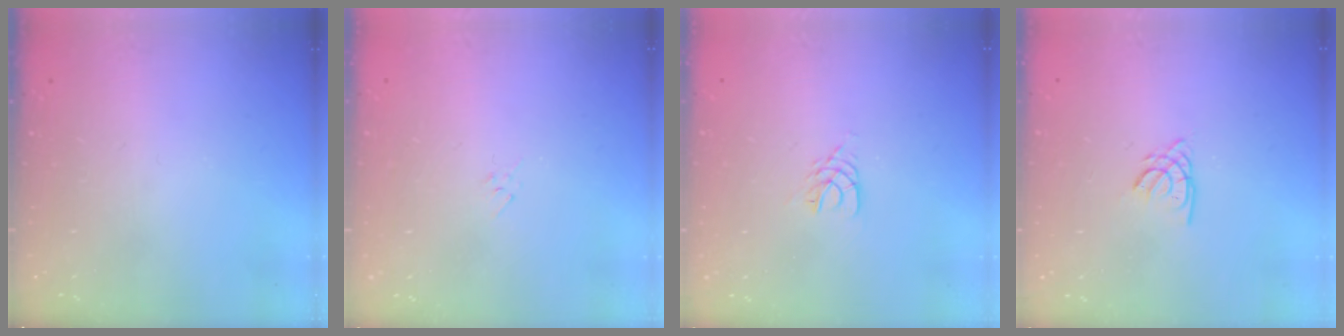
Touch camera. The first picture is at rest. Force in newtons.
{"total": 2.9, "press": 2.9, "slide": 0.6}
{"total": 3.5, "press": 3.5, "slide": 0.5}
{"total": 1.8, "press": 1.8, "slide": 0.3}